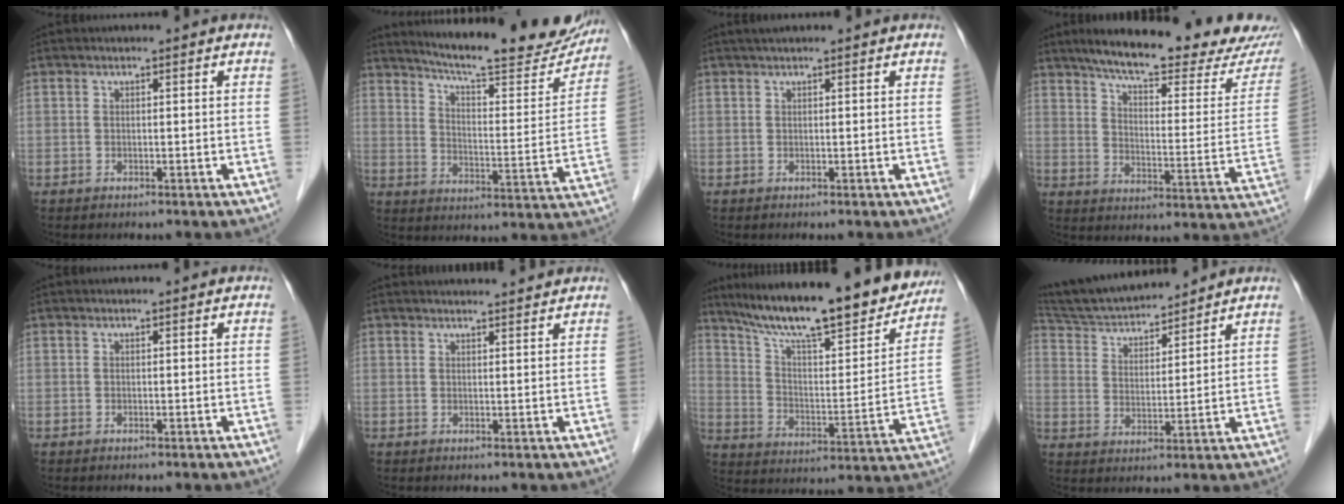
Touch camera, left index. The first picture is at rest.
{"total": 22.7, "force": [20.6, 3.0, 9.0], "torque": [-0.129, -0.049, 0.268]}
{"total": 3.0, "force": [2.6, 0.0, 1.6], "torque": [-0.019, 0.029, 0.039]}
{"total": 23.3, "force": [19.9, 3.7, 11.4], "torque": [-0.159, -0.030, 0.256]}
{"total": 0.0}
{"total": 5.4, "force": [5.3, 0.1, 1.2], "torque": [-0.015, 0.014, 0.059]}
{"total": 24.4, "force": [20.7, 3.8, 12.3], "torque": [-0.200, -0.014, 0.301]}
{"total": 13.7, "force": [12.8, 2.0, 4.5], "torque": [-0.086, 0.021, 0.226]}